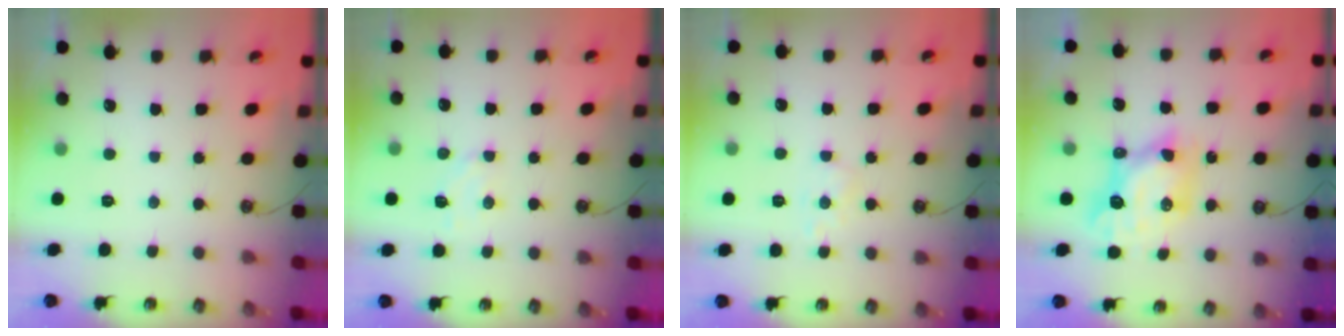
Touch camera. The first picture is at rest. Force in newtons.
{"total": 6.4, "press": 6.3, "slide": 0.6}
{"total": 4.6, "press": 4.5, "slide": 1.0}
{"total": 8.8, "press": 8.8, "slide": 0.8}